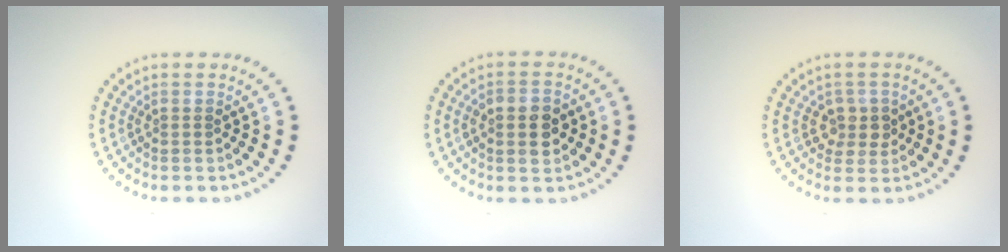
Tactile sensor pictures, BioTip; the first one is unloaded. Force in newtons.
{"total": 3.8, "press": 3.8, "slide": 0.1}
{"total": 2.4, "press": 2.2, "slide": 0.8}